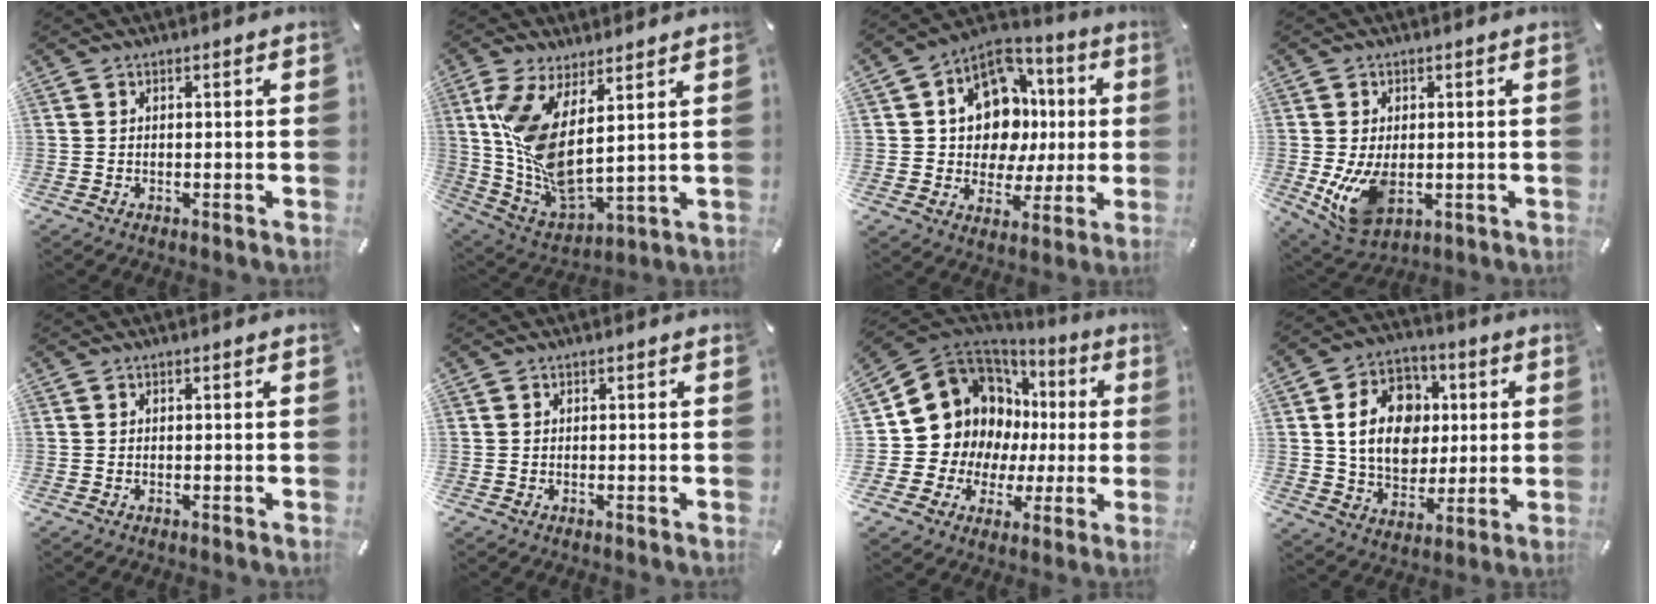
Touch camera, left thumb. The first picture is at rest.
{"total": 12.4, "force": [5.2, 4.5, 10.3], "torque": [-0.224, -0.054, 0.095]}
{"total": 14.3, "force": [2.0, 12.1, 7.3], "torque": [-0.120, -0.018, 0.047]}
{"total": 9.4, "force": [-0.9, 6.3, 6.9], "torque": [-0.136, -0.008, -0.010]}
{"total": 0.0}
{"total": 0.0}
{"total": 14.0, "force": [5.1, 12.2, 4.7], "torque": [-0.088, -0.058, 0.110]}
{"total": 15.3, "force": [2.4, 12.6, 8.3], "torque": [-0.146, 0.012, 0.049]}